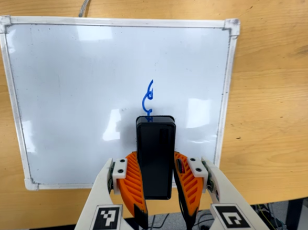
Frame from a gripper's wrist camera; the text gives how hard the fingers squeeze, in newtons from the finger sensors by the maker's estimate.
{"total": 9.3, "left": 6.9, "right": 11.7}